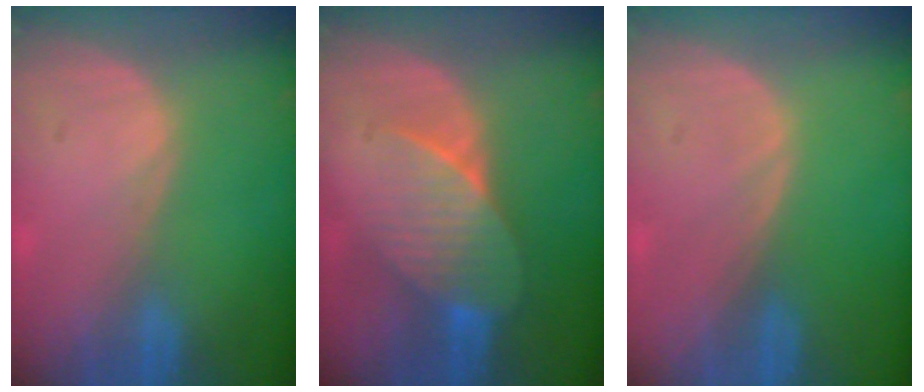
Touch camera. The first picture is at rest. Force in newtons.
{"total": 7.4, "press": 6.9, "slide": 2.6}
{"total": 0.0}